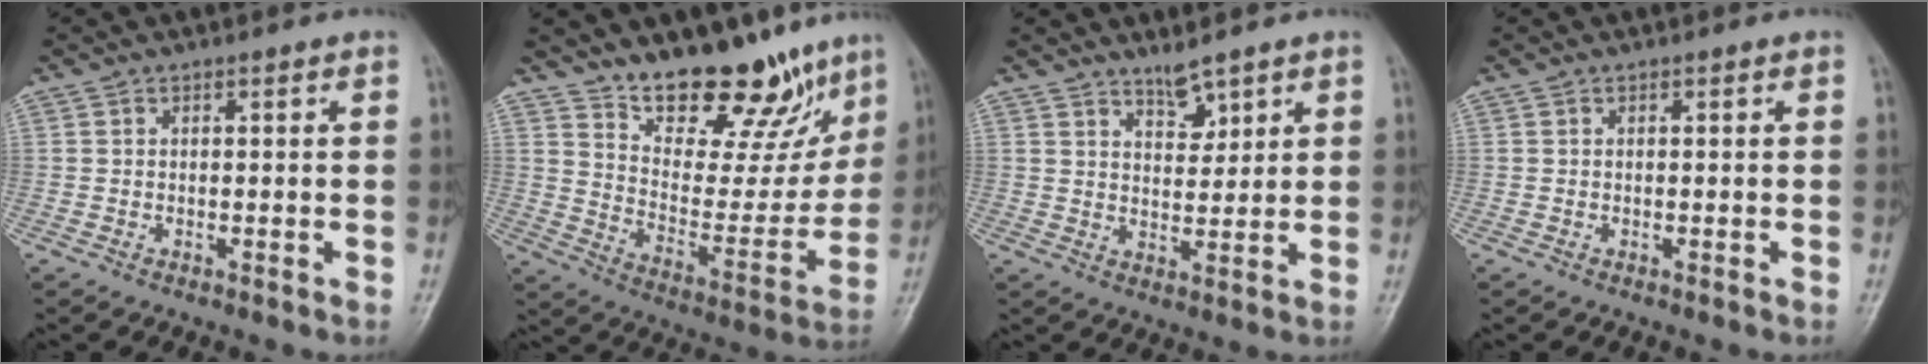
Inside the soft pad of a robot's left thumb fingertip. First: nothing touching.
{"total": 19.6, "force": [15.0, 8.1, 9.7], "torque": [-0.083, -0.098, 0.236]}
{"total": 4.0, "force": [3.3, 1.2, 1.9], "torque": [-0.019, -0.030, 0.058]}
{"total": 0.0}